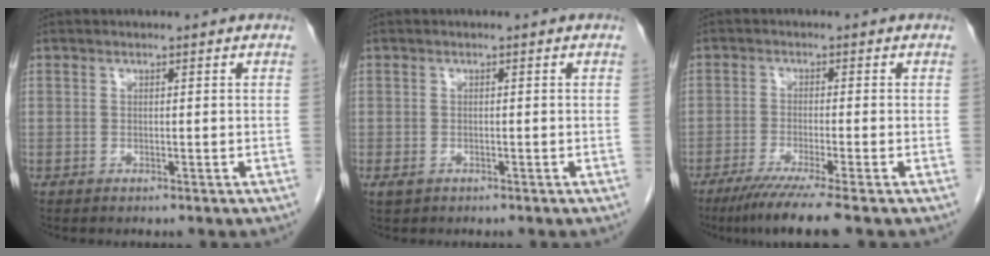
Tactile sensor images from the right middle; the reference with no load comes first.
{"total": 1.2, "force": [-0.6, 0.8, 0.6], "torque": [-0.014, 0.001, -0.004]}
{"total": 7.2, "force": [-5.3, -1.1, 4.6], "torque": [-0.074, -0.022, -0.092]}